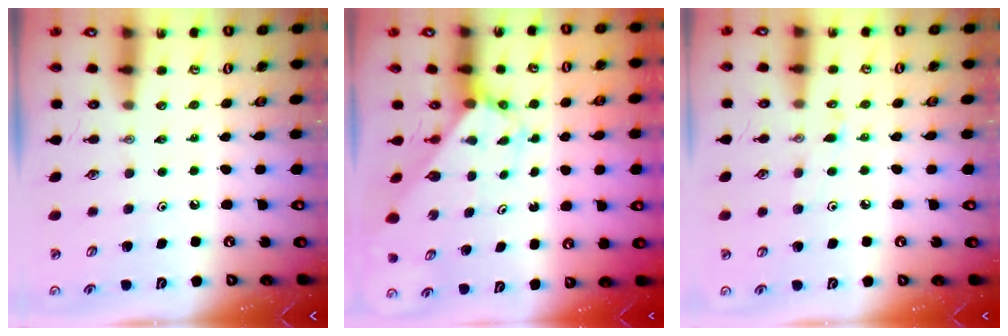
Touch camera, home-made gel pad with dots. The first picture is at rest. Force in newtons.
{"total": 2.4, "press": 2.4, "slide": 0.2}
{"total": 4.9, "press": 4.9, "slide": 0.5}